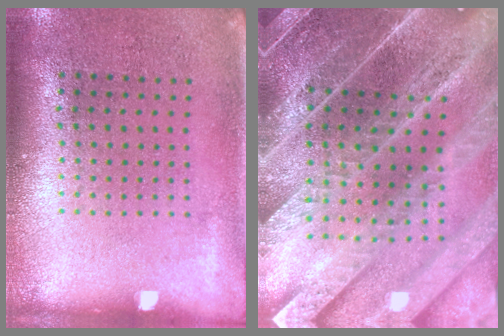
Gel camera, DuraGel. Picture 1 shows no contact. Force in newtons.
{"total": 5.2, "press": 4.4, "slide": 2.7}